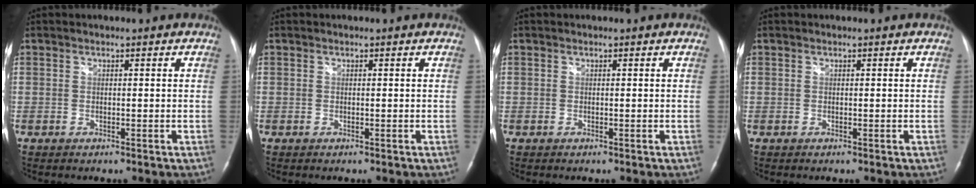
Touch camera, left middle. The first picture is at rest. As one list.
[{"total": 0.0}, {"total": 0.0}, {"total": 0.0}]